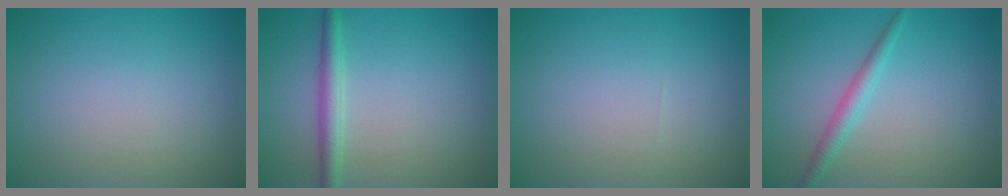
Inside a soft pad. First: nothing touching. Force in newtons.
{"total": 2.4, "press": 2.4, "slide": 0.1}
{"total": 0.0}
{"total": 2.0, "press": 2.0, "slide": 0.1}